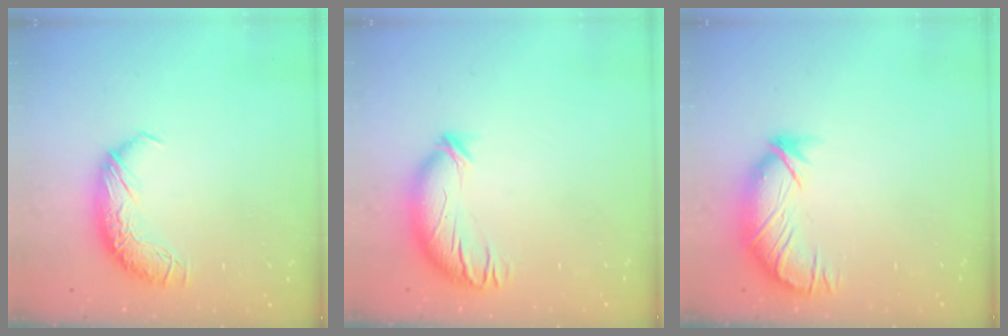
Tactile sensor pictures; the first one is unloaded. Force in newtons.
{"total": 3.6, "press": 2.9, "slide": 2.1}
{"total": 3.9, "press": 3.4, "slide": 1.9}